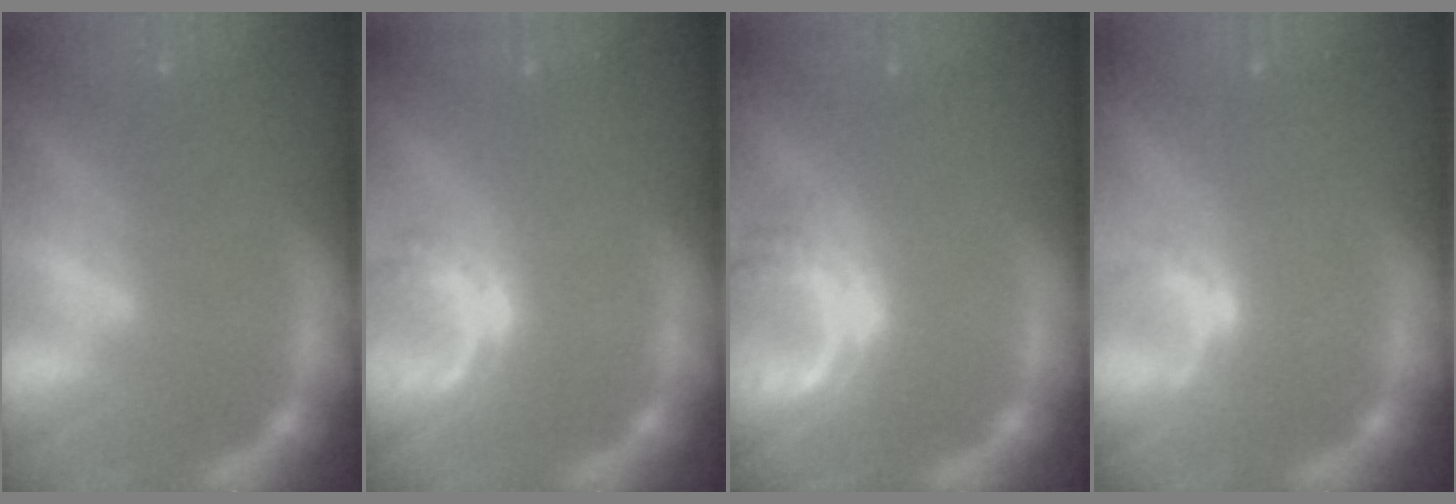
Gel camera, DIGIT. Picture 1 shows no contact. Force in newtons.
{"total": 3.0}
{"total": 5.1}
{"total": 1.5}